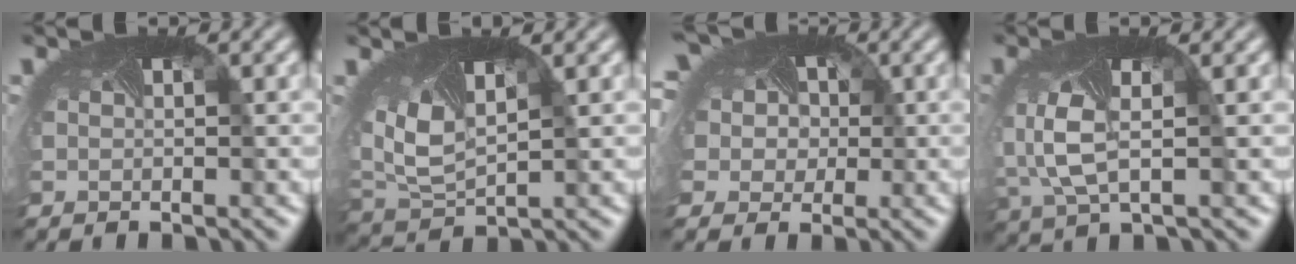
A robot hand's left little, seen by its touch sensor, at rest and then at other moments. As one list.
[{"total": 6.0, "force": [2.2, 3.5, 4.3], "torque": [-0.115, -0.003, 0.053]}, {"total": 11.4, "force": [3.4, 8.5, 6.7], "torque": [-0.139, 0.019, 0.033]}, {"total": 4.0, "force": [-0.3, 2.1, 3.4], "torque": [-0.108, -0.014, 0.000]}]